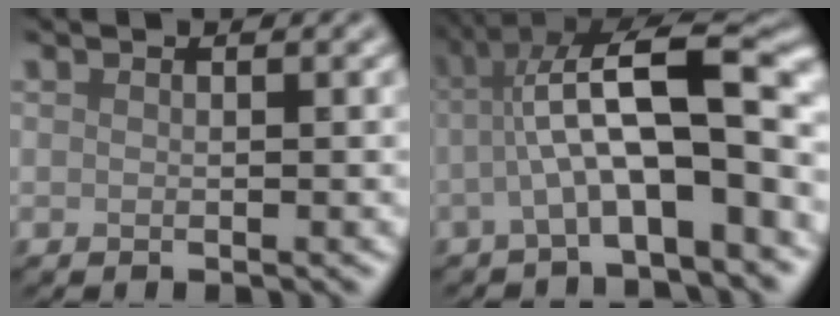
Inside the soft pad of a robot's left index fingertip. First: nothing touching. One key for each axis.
{"total": 9.4, "fx": -1.0, "fy": 2.4, "fz": 9.0, "tx": -0.145, "ty": 0.029, "tz": -0.020}